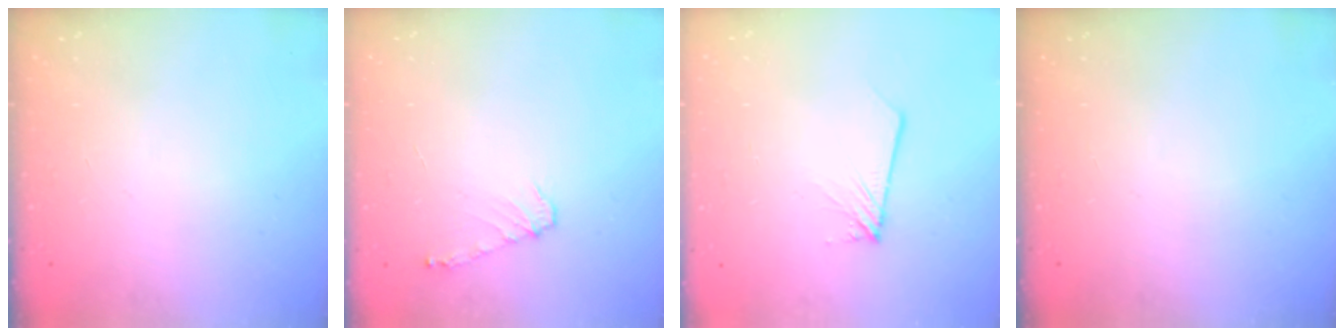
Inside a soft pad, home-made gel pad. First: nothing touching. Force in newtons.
{"total": 6.4, "press": 6.3, "slide": 0.6}
{"total": 1.7, "press": 1.7, "slide": 0.1}
{"total": 0.0}